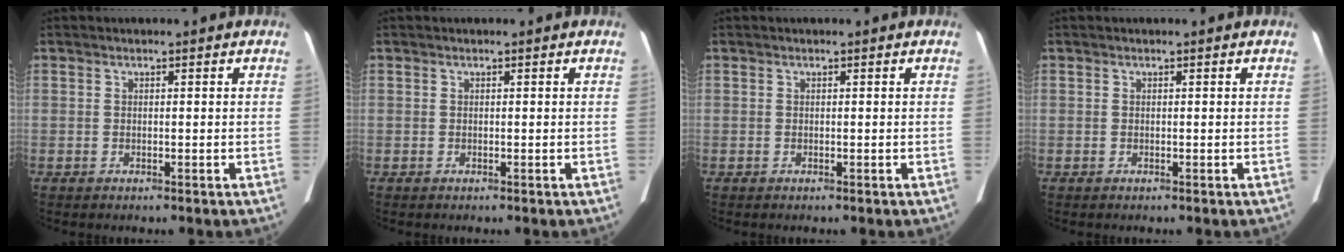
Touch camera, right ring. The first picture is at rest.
{"total": 0.0}
{"total": 0.0}
{"total": 0.0}